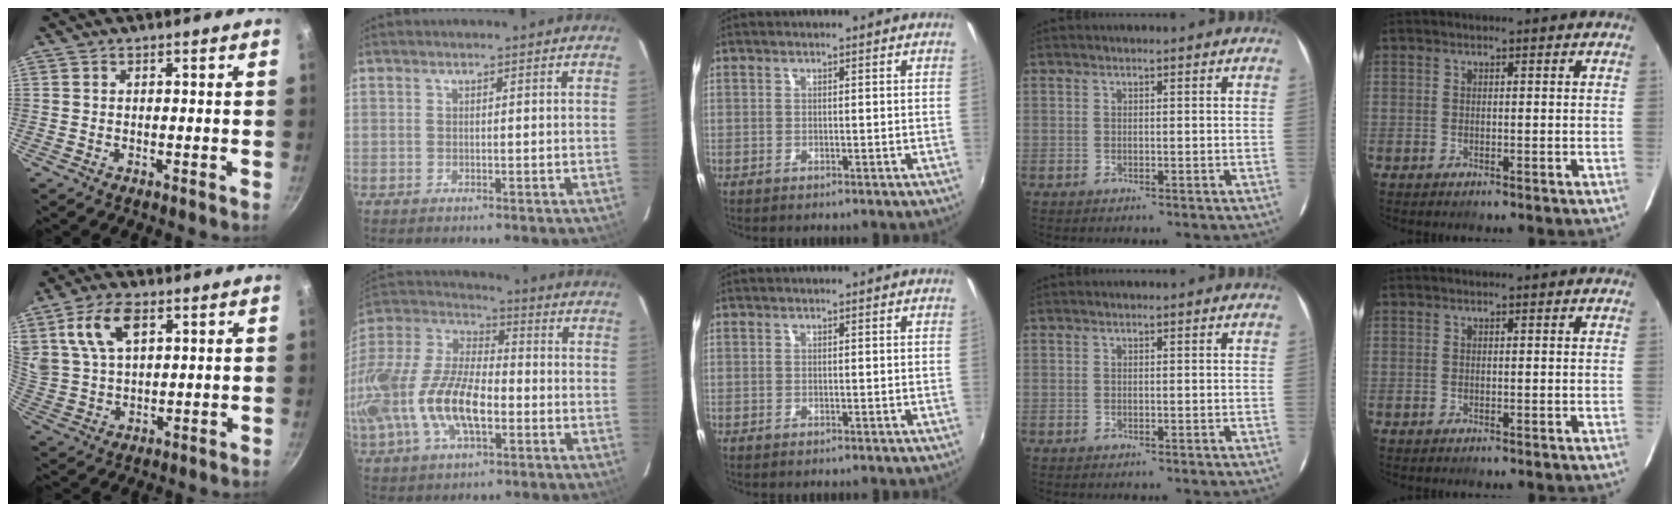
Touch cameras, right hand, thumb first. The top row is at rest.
{"thumb": {"total": 10.7, "force": [4.7, 5.8, 7.6], "torque": [-0.141, -0.009, 0.096]}, "index": {"total": 25.1, "force": [-6.3, 12.5, 20.9], "torque": [-0.462, -0.022, -0.117]}}